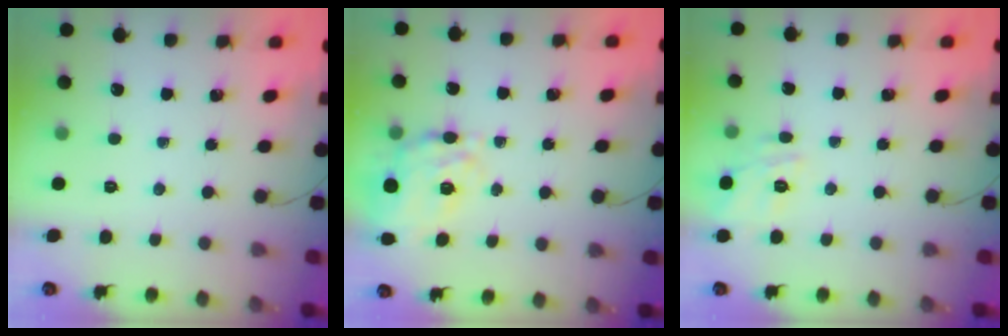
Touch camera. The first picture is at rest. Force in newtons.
{"total": 13.6, "press": 13.0, "slide": 4.2}
{"total": 13.1, "press": 13.1, "slide": 0.5}